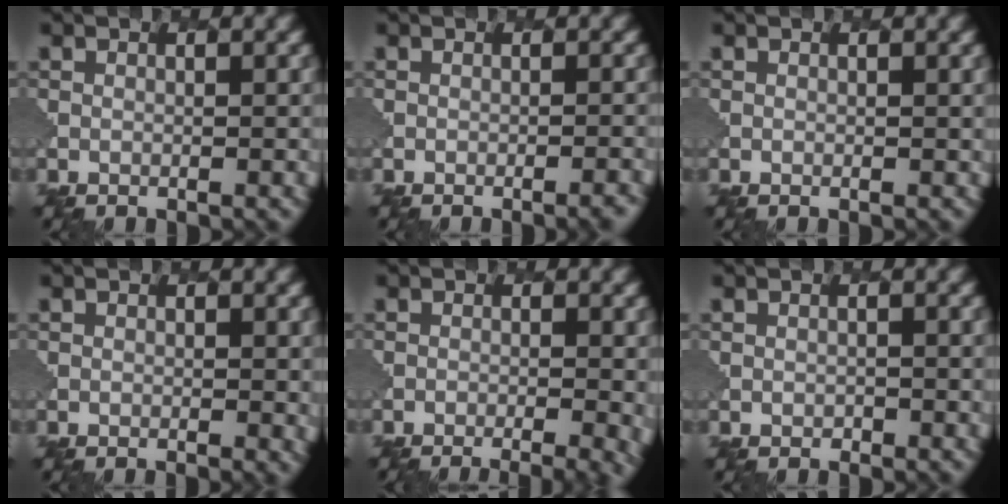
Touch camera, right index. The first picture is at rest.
{"total": 1.7, "force": [-1.1, 0.5, 1.1], "torque": [0.002, 0.014, -0.019]}
{"total": 0.0}
{"total": 1.7, "force": [-0.1, 0.8, 1.5], "torque": [-0.012, -0.002, 0.001]}
{"total": 5.8, "force": [-2.9, 2.3, 4.4], "torque": [-0.033, 0.000, -0.031]}
{"total": 0.7, "force": [-0.2, 0.3, -0.5], "torque": [0.002, -0.001, -0.005]}